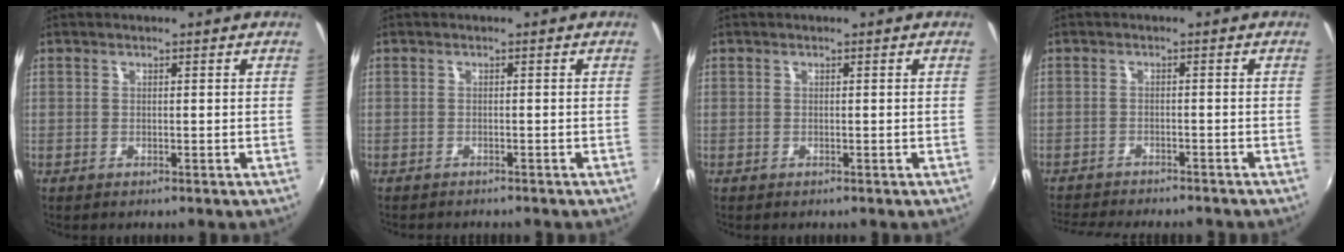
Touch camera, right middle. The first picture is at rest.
{"total": 2.1, "force": [-2.0, 0.4, 0.5], "torque": [-0.019, -0.013, -0.031]}
{"total": 0.0}
{"total": 9.2, "force": [-8.5, 1.5, 3.3], "torque": [-0.085, -0.019, -0.129]}